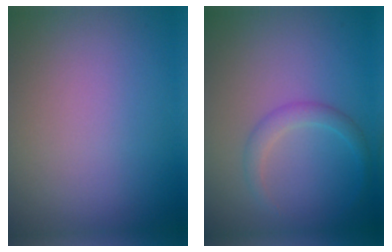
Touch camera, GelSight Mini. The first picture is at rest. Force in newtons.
{"total": 1.8, "press": 1.8, "slide": 0.1}